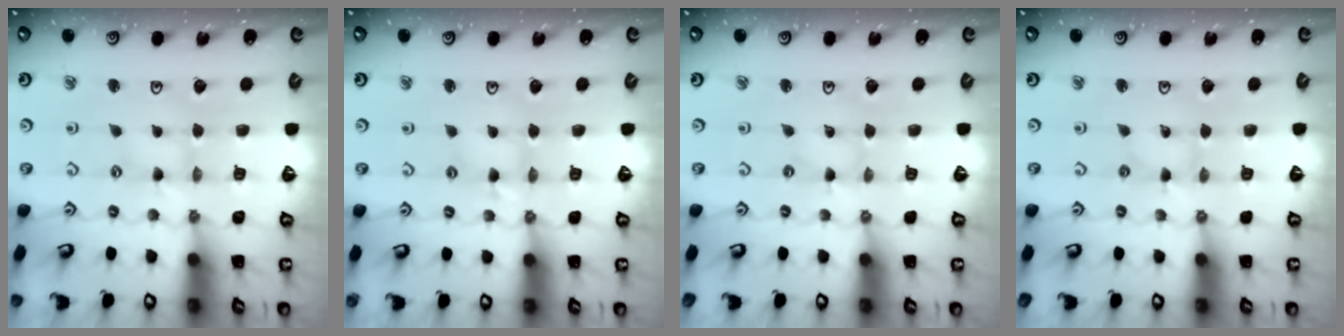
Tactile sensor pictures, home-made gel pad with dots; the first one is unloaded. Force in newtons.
{"total": 4.2, "press": 4.2, "slide": 0.4}
{"total": 0.0}
{"total": 0.0}